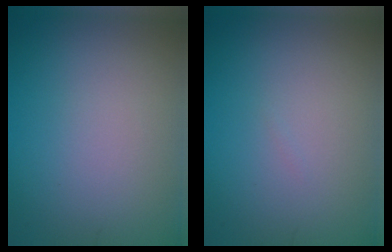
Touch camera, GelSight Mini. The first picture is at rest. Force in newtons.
{"total": 0.0}